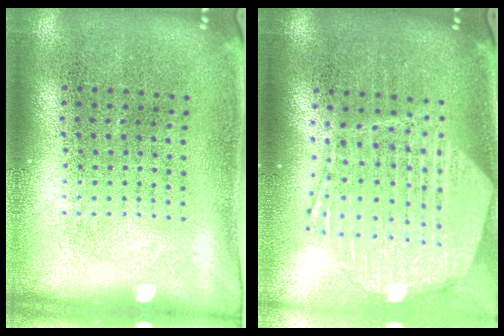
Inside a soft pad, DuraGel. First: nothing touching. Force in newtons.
{"total": 2.2, "press": 1.9, "slide": 1.1}